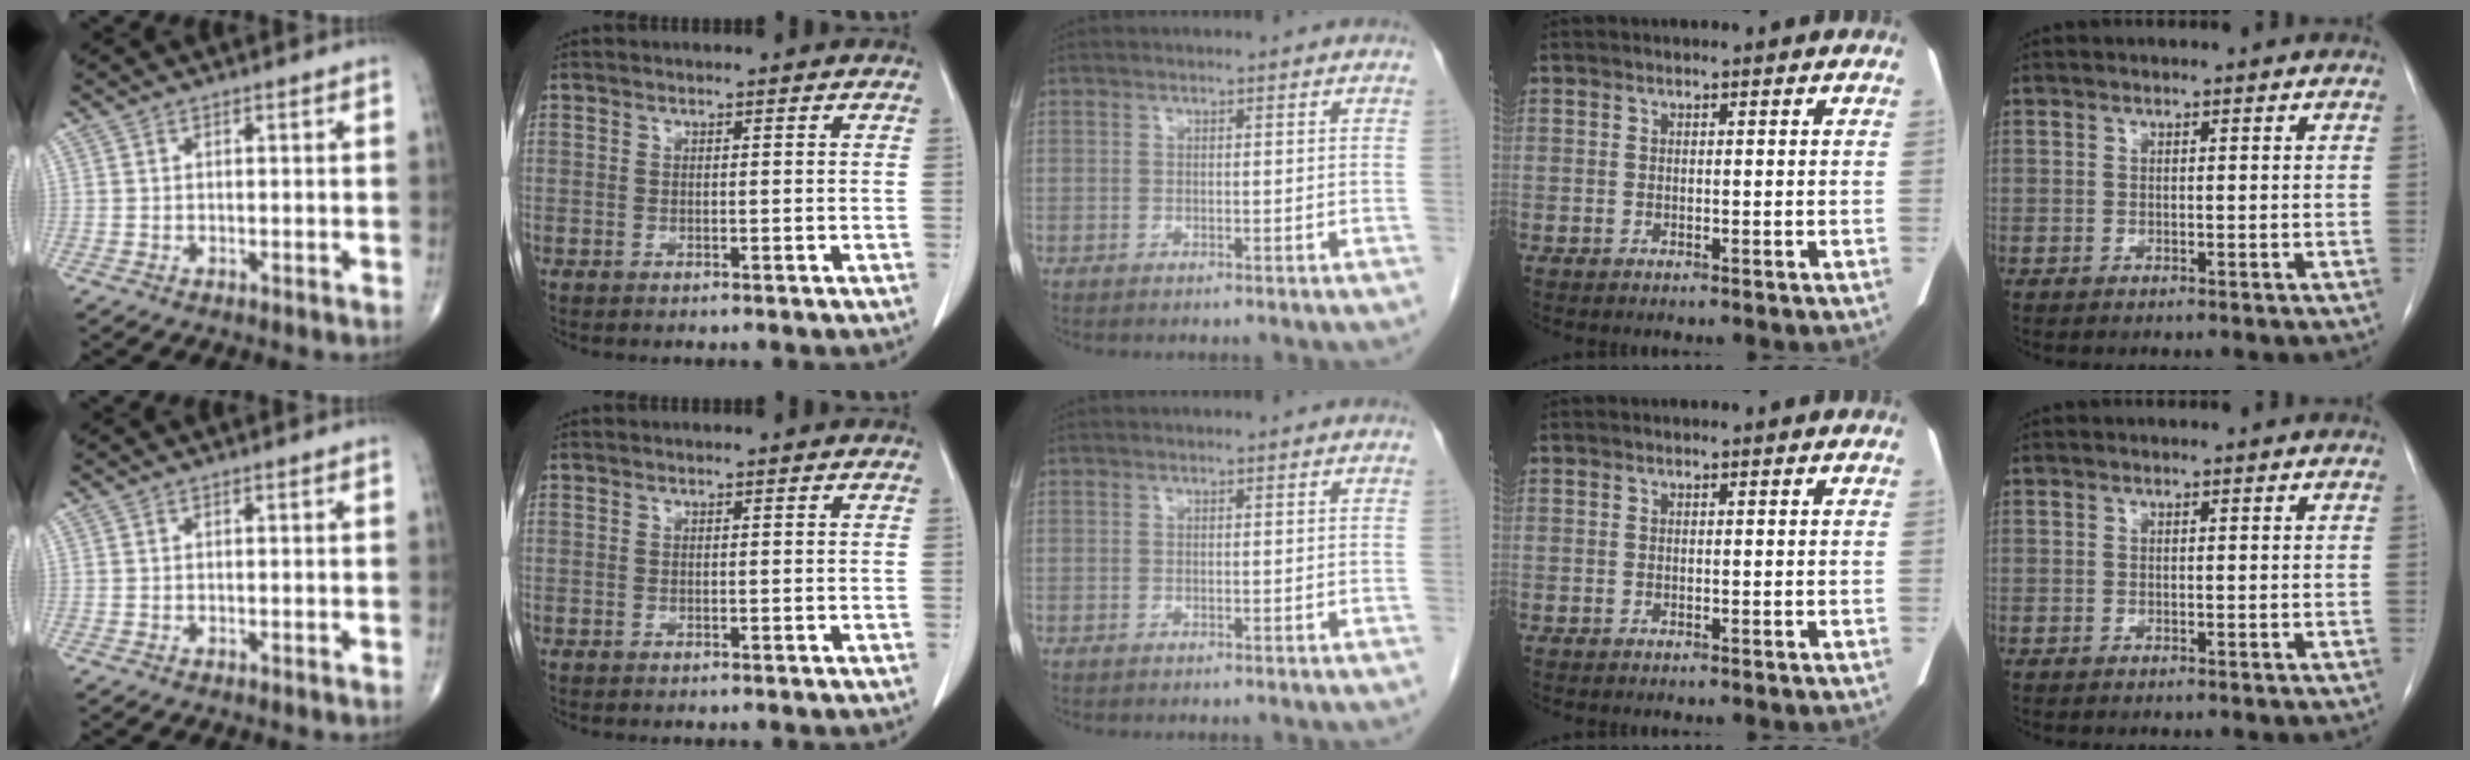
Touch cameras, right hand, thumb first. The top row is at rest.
{}